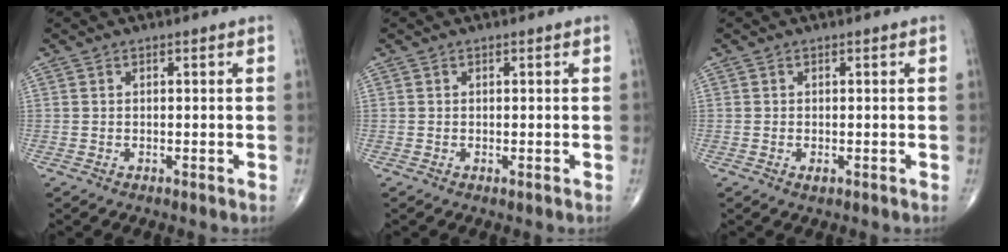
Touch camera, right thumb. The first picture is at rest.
{"total": 0.0}
{"total": 0.8, "force": [-0.3, 0.4, 0.6], "torque": [-0.009, -0.001, -0.005]}